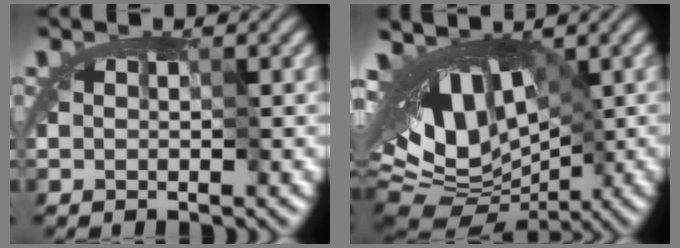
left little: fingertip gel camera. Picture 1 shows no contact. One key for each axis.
{"total": 10.0, "fx": 0.0, "fy": 5.5, "fz": 8.3, "tx": -0.105, "ty": 0.007, "tz": 0.011}